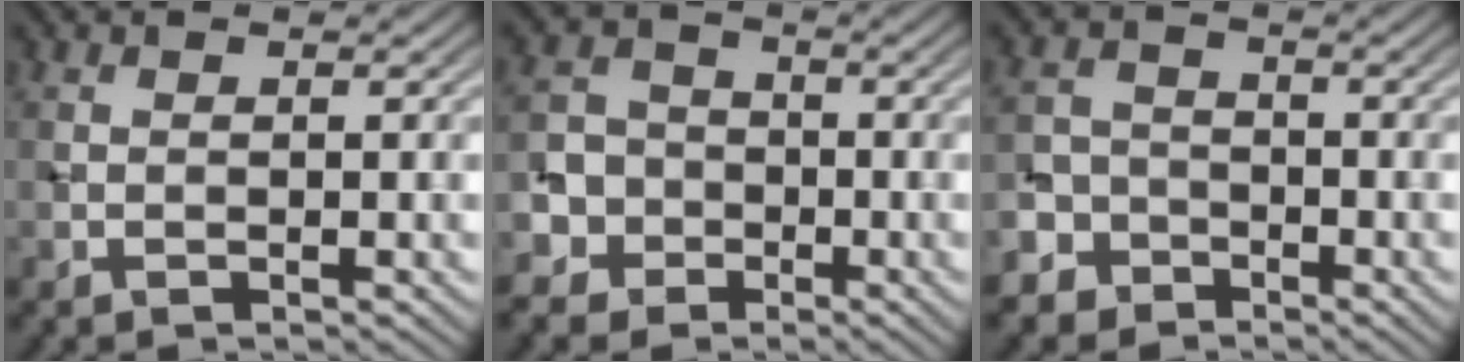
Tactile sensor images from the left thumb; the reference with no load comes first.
{"total": 6.8, "force": [-3.0, 5.9, 1.5], "torque": [-0.044, -0.005, -0.084]}
{"total": 4.7, "force": [-3.1, 3.4, 0.6], "torque": [0.003, 0.000, -0.075]}